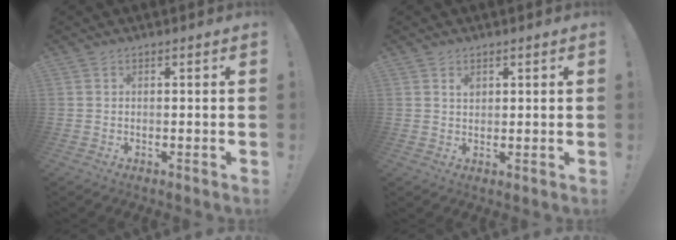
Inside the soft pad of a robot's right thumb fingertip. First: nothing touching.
{"total": 1.5, "force": [1.0, 0.9, 0.6], "torque": [-0.004, -0.005, 0.017]}